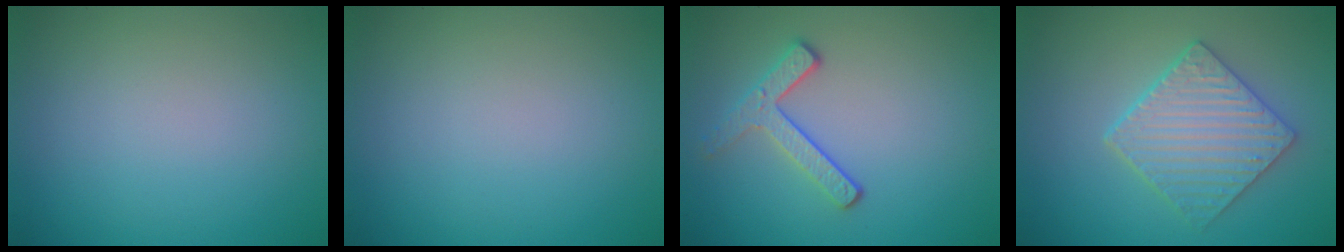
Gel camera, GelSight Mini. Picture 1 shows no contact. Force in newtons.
{"total": 0.0}
{"total": 2.7, "press": 2.3, "slide": 1.3}
{"total": 4.7, "press": 4.0, "slide": 2.4}